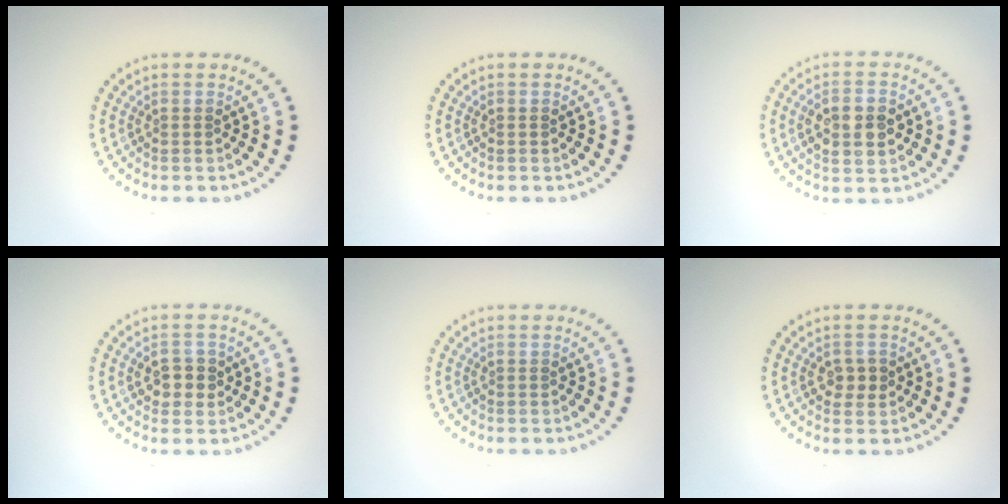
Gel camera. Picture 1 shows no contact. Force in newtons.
{"total": 0.0}
{"total": 3.6, "press": 3.6, "slide": 0.5}
{"total": 2.7, "press": 2.6, "slide": 0.5}
{"total": 0.0}
{"total": 1.9, "press": 1.9, "slide": 0.1}